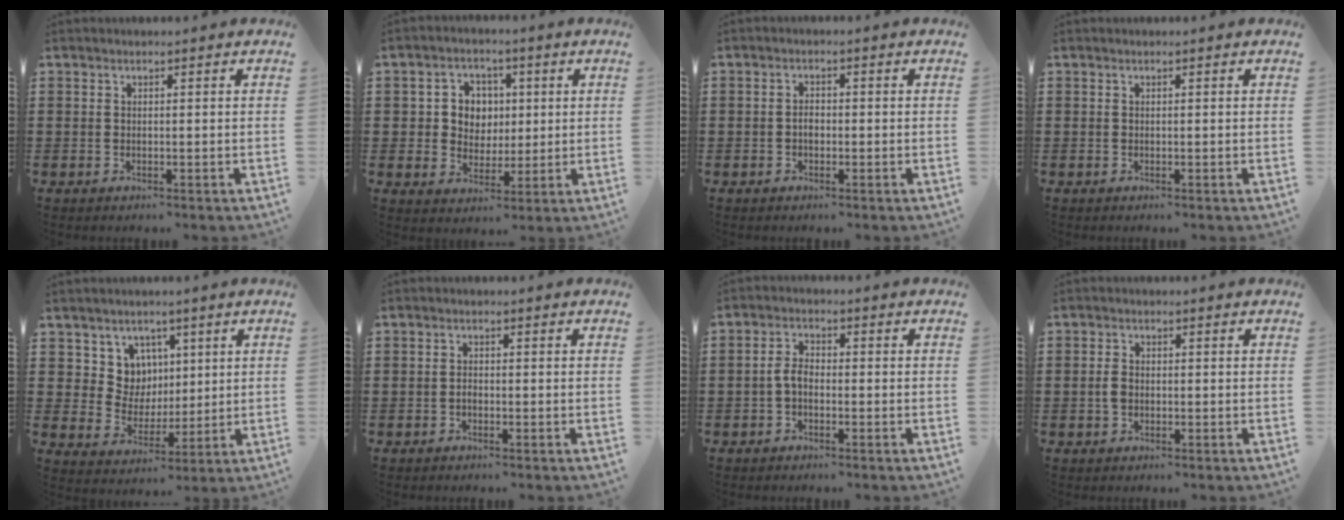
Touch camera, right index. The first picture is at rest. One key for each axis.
{"total": 4.9, "fx": 1.0, "fy": 4.6, "fz": 1.5, "tx": -0.040, "ty": 0.015, "tz": 0.014}
{"total": 1.7, "fx": -0.4, "fy": 1.0, "fz": 1.2, "tx": -0.026, "ty": 0.002, "tz": -0.008}
{"total": 0.0}
{"total": 6.5, "fx": 3.4, "fy": 5.4, "fz": 1.4, "tx": -0.048, "ty": 0.000, "tz": 0.066}
{"total": 0.9, "fx": -0.5, "fy": 0.4, "fz": 0.6, "tx": -0.015, "ty": -0.005, "tz": -0.008}
{"total": 2.6, "fx": -0.8, "fy": 1.0, "fz": 2.3, "tx": -0.053, "ty": -0.001, "tz": -0.020}
{"total": 1.6, "fx": -0.3, "fy": 0.7, "fz": 1.4, "tx": -0.037, "ty": -0.003, "tz": -0.008}